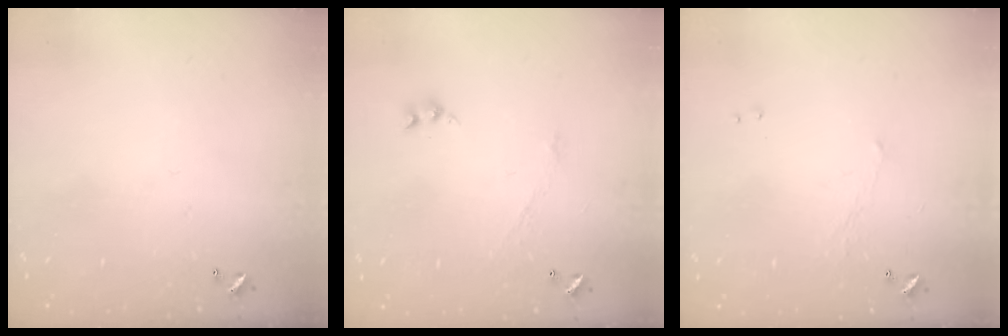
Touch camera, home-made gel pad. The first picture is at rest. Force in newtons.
{"total": 1.9, "press": 1.8, "slide": 0.4}
{"total": 0.6, "press": 0.2, "slide": 0.5}